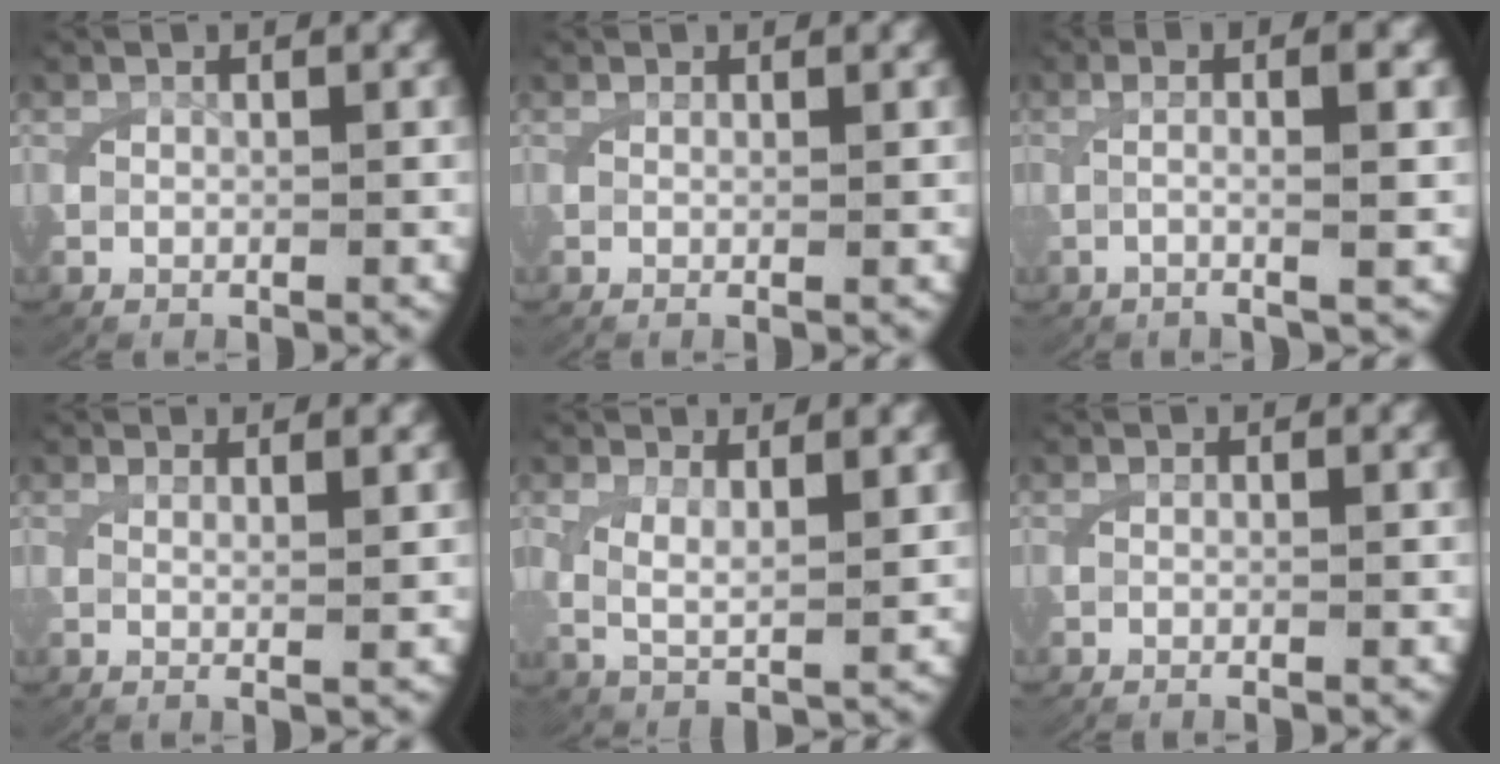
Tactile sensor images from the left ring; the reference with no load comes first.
{"total": 1.0, "force": [0.2, -0.2, 1.0], "torque": [-0.023, 0.001, 0.000]}
{"total": 4.8, "force": [0.2, 0.8, 4.7], "torque": [-0.083, 0.012, -0.002]}
{"total": 2.0, "force": [0.9, -0.2, 1.8], "torque": [-0.036, 0.000, 0.013]}
{"total": 4.4, "force": [1.2, 2.5, 3.5], "torque": [-0.073, -0.010, 0.021]}
{"total": 1.0, "force": [-0.7, 0.0, 0.7], "torque": [-0.011, 0.007, -0.018]}